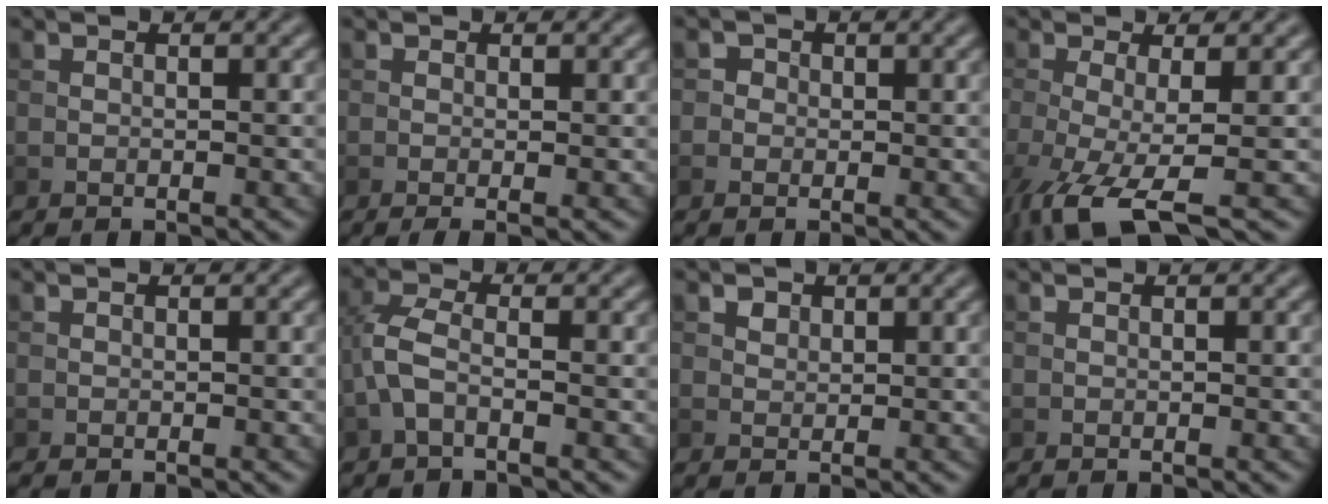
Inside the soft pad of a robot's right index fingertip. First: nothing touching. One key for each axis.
{"total": 1.3, "fx": -0.3, "fy": 0.2, "fz": 1.3, "tx": -0.022, "ty": -0.008, "tz": -0.006}
{"total": 1.2, "fx": 0.0, "fy": 1.2, "fz": 0.3, "tx": 0.002, "ty": 0.000, "tz": -0.004}
{"total": 7.0, "fx": -3.3, "fy": 1.6, "fz": 6.0, "tx": -0.123, "ty": -0.017, "tz": -0.067}
{"total": 0.0}
{"total": 2.9, "fx": -1.1, "fy": 1.2, "fz": 2.5, "tx": -0.062, "ty": 0.008, "tz": -0.033}
{"total": 1.2, "fx": 0.7, "fy": 0.9, "fz": 0.4, "tx": -0.006, "ty": -0.001, "tz": 0.011}
{"total": 0.0}